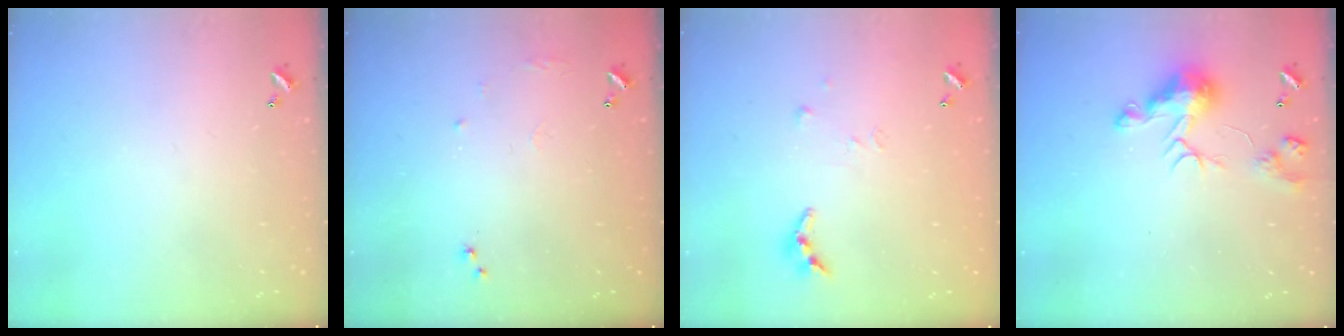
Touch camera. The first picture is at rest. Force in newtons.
{"total": 6.4, "press": 6.3, "slide": 1.0}
{"total": 5.7, "press": 5.7, "slide": 0.4}
{"total": 11.0, "press": 11.0, "slide": 0.7}